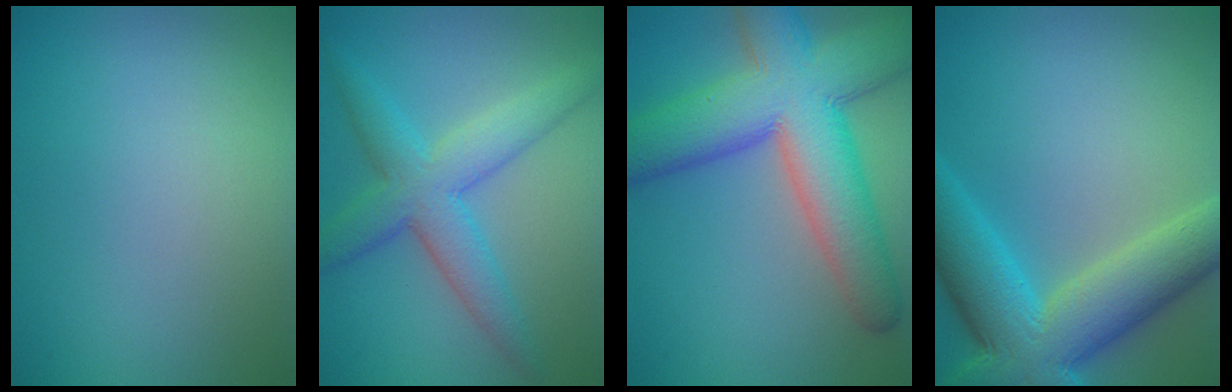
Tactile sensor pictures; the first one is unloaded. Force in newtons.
{"total": 5.8, "press": 5.8, "slide": 0.1}
{"total": 12.3, "press": 12.3, "slide": 0.5}
{"total": 10.4, "press": 10.4, "slide": 0.5}